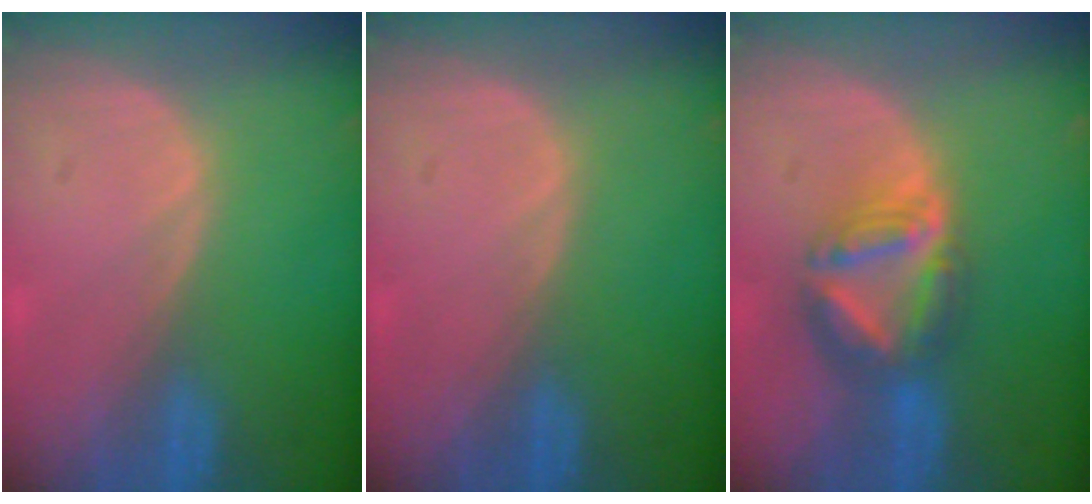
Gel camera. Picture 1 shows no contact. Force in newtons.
{"total": 0.0}
{"total": 7.4, "press": 6.6, "slide": 3.3}